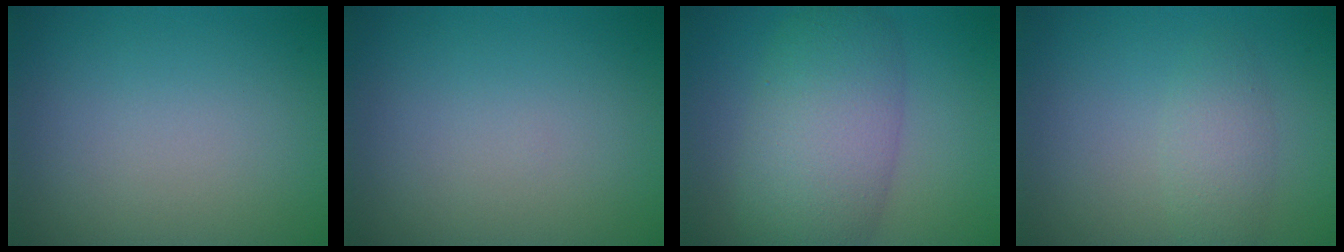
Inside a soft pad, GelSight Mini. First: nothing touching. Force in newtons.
{"total": 0.0}
{"total": 7.9, "press": 7.9, "slide": 0.2}
{"total": 2.2, "press": 2.2, "slide": 0.1}